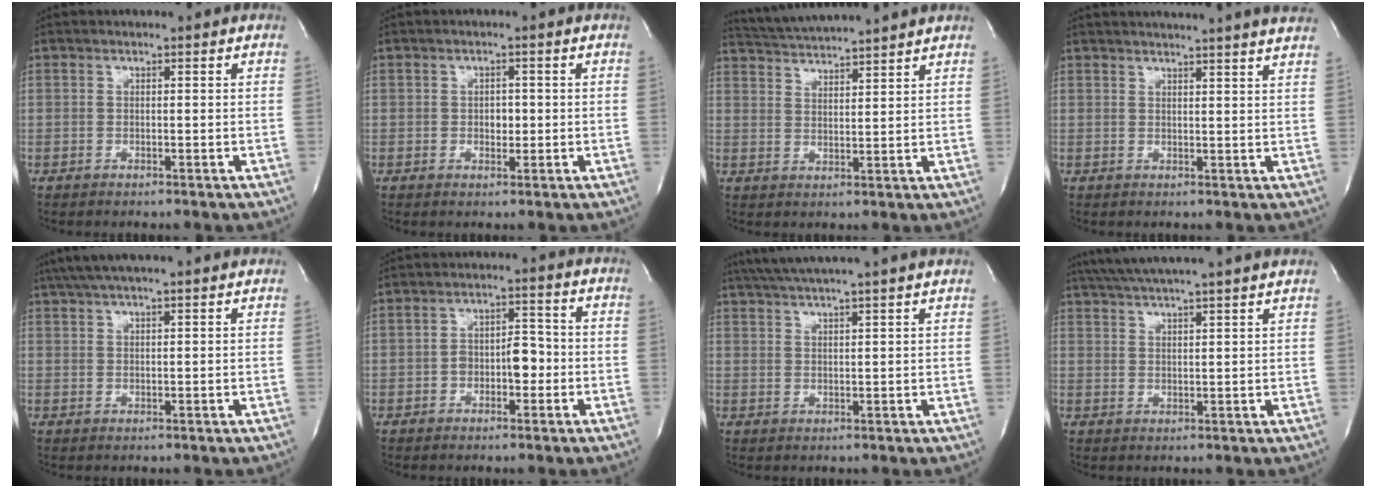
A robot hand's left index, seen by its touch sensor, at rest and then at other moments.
{"total": 2.0, "force": [-0.2, 1.3, 1.4], "torque": [-0.021, 0.003, -0.001]}
{"total": 10.4, "force": [9.8, -0.9, 3.3], "torque": [-0.070, 0.022, 0.155]}
{"total": 16.3, "force": [15.2, -0.6, 6.0], "torque": [-0.098, -0.013, 0.179]}
{"total": 11.1, "force": [9.5, 0.6, 5.7], "torque": [-0.099, 0.039, 0.133]}
{"total": 5.1, "force": [-1.3, 2.5, 4.2], "torque": [-0.068, 0.019, -0.020]}
{"total": 12.8, "force": [11.1, -0.8, 6.3], "torque": [-0.114, 0.028, 0.155]}
{"total": 15.3, "force": [13.4, -0.5, 7.4], "torque": [-0.134, 0.027, 0.187]}